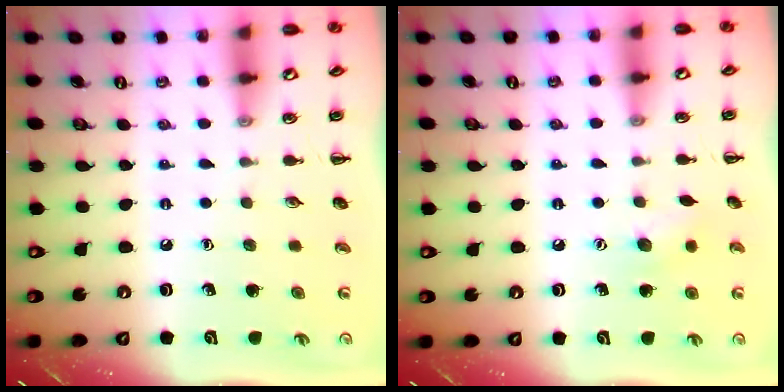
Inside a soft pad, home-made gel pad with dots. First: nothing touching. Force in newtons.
{"total": 7.1, "press": 7.0, "slide": 1.4}